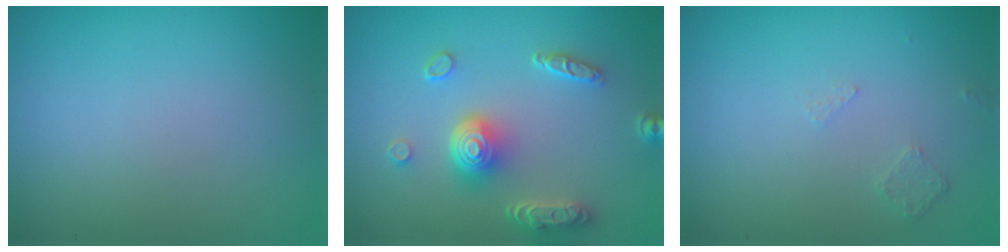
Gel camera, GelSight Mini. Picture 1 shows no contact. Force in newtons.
{"total": 5.3, "press": 4.0, "slide": 3.4}
{"total": 0.6, "press": 0.5, "slide": 0.4}